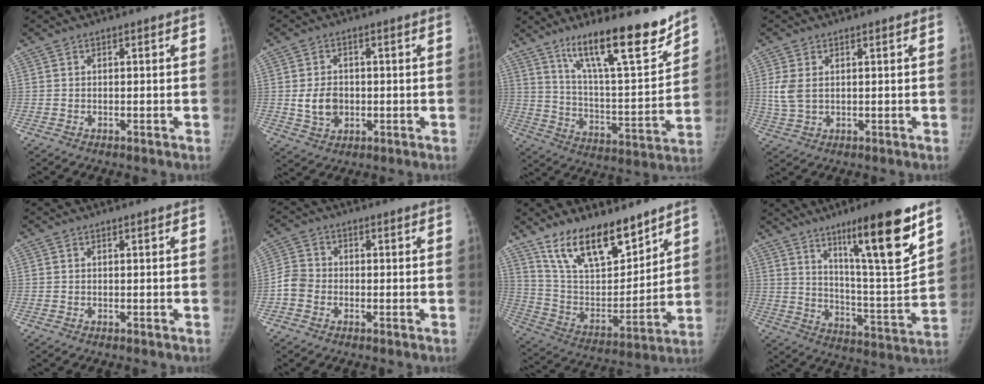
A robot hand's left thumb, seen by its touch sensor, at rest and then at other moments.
{"total": 5.7, "force": [-0.3, 4.4, 3.6], "torque": [-0.050, -0.001, 0.002]}
{"total": 20.3, "force": [14.6, 4.1, 13.5], "torque": [-0.186, -0.087, 0.247]}
{"total": 4.4, "force": [1.0, 2.7, 3.3], "torque": [-0.079, -0.005, 0.026]}
{"total": 0.0}
{"total": 4.0, "force": [-1.4, 3.4, 1.7], "torque": [-0.026, 0.009, -0.036]}
{"total": 18.5, "force": [13.5, 7.6, 10.2], "torque": [-0.127, -0.079, 0.249]}
{"total": 19.9, "force": [12.0, 2.4, 15.8], "torque": [-0.215, -0.070, 0.196]}